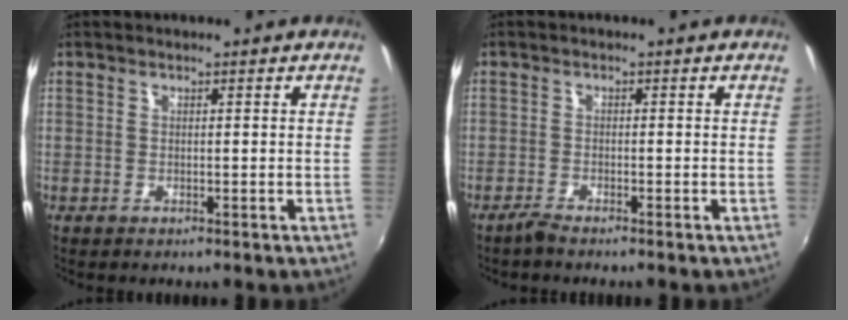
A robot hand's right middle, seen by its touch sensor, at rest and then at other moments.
{"total": 1.8, "force": [-1.6, 0.0, 0.7], "torque": [-0.024, -0.003, -0.033]}